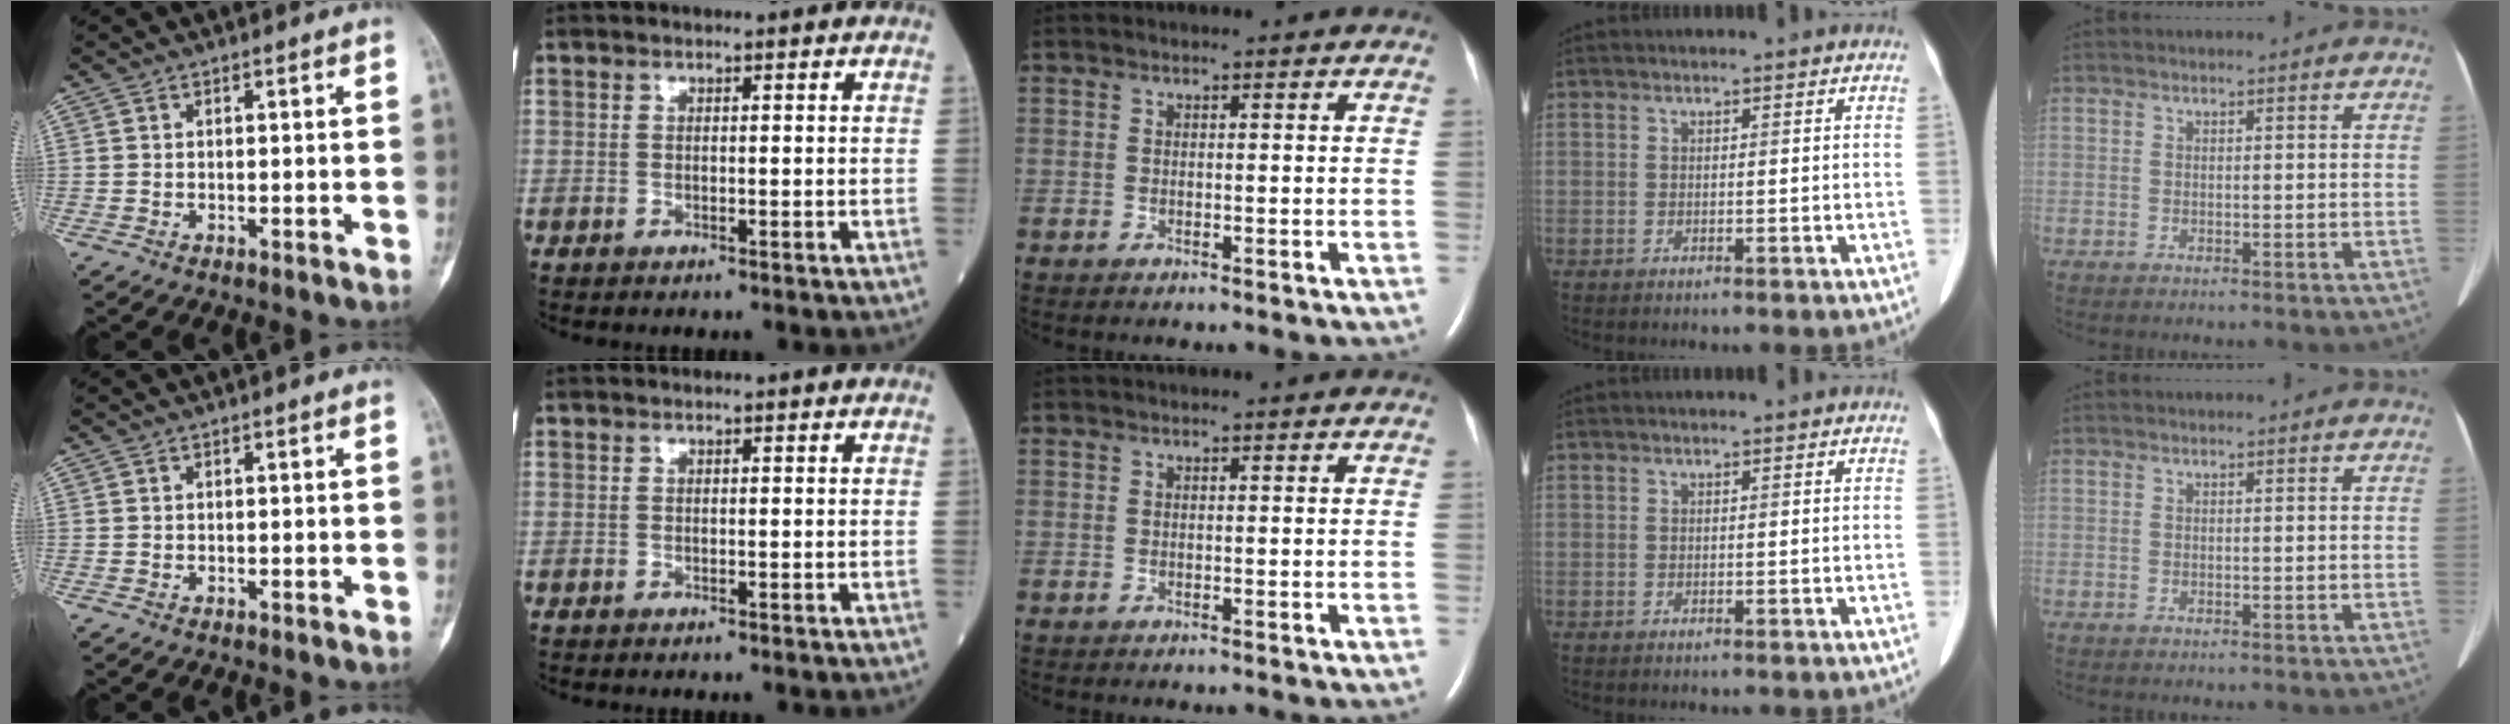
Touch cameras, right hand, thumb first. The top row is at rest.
{}